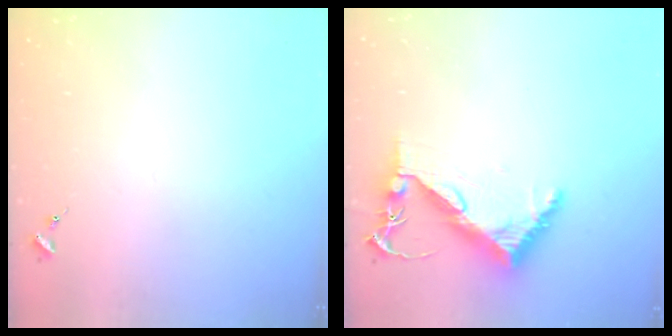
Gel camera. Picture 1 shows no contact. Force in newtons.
{"total": 8.3, "press": 8.2, "slide": 1.2}